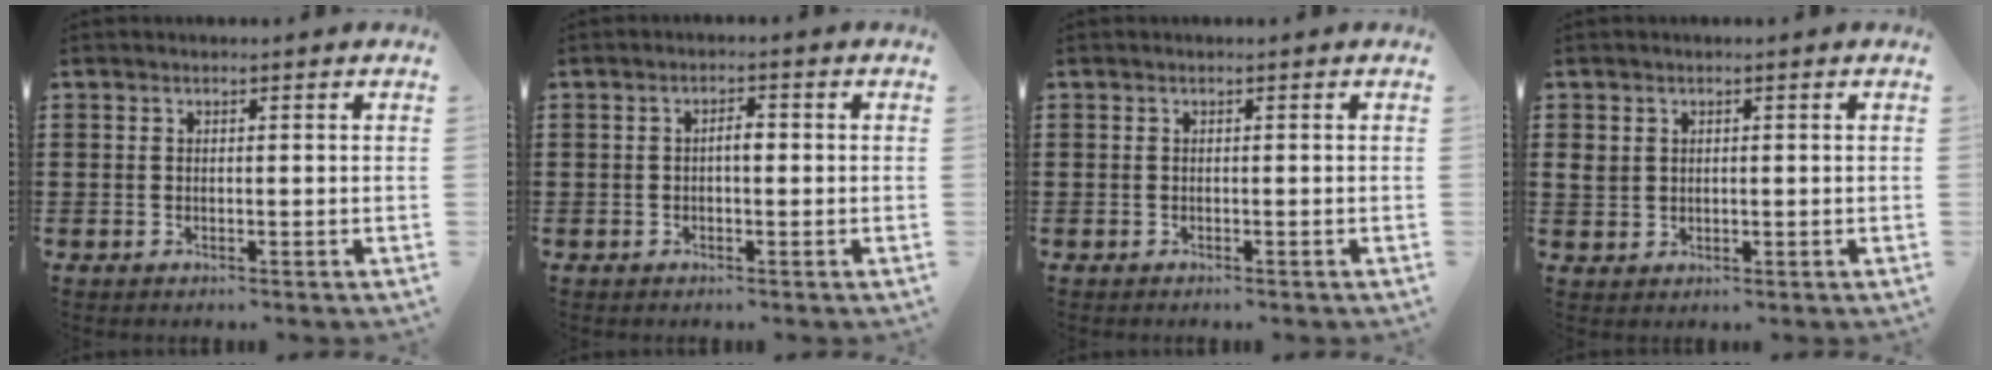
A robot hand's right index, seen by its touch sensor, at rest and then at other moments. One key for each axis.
{"total": 2.1, "fx": -0.2, "fy": 0.7, "fz": 1.9, "tx": -0.036, "ty": 0.003, "tz": -0.005}
{"total": 0.0}
{"total": 1.8, "fx": 0.7, "fy": 1.5, "fz": 0.7, "tx": -0.019, "ty": 0.008, "tz": 0.012}